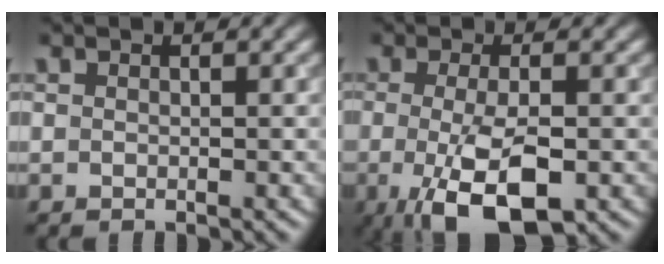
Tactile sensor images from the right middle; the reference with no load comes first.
{"total": 7.1, "force": [-2.0, 2.3, 6.4], "torque": [-0.122, -0.017, -0.031]}